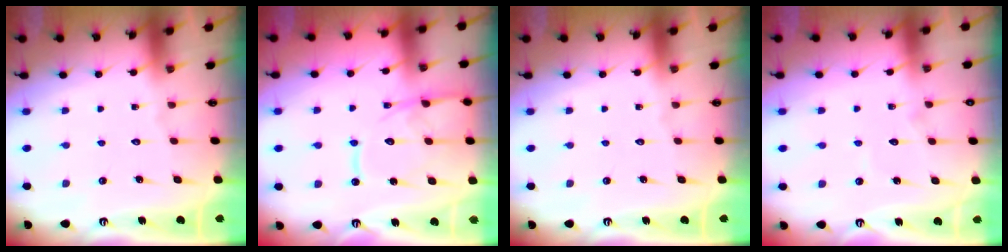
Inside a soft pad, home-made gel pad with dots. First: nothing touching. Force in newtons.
{"total": 14.4, "press": 14.4, "slide": 1.3}
{"total": 0.0}
{"total": 5.6, "press": 5.6, "slide": 0.5}